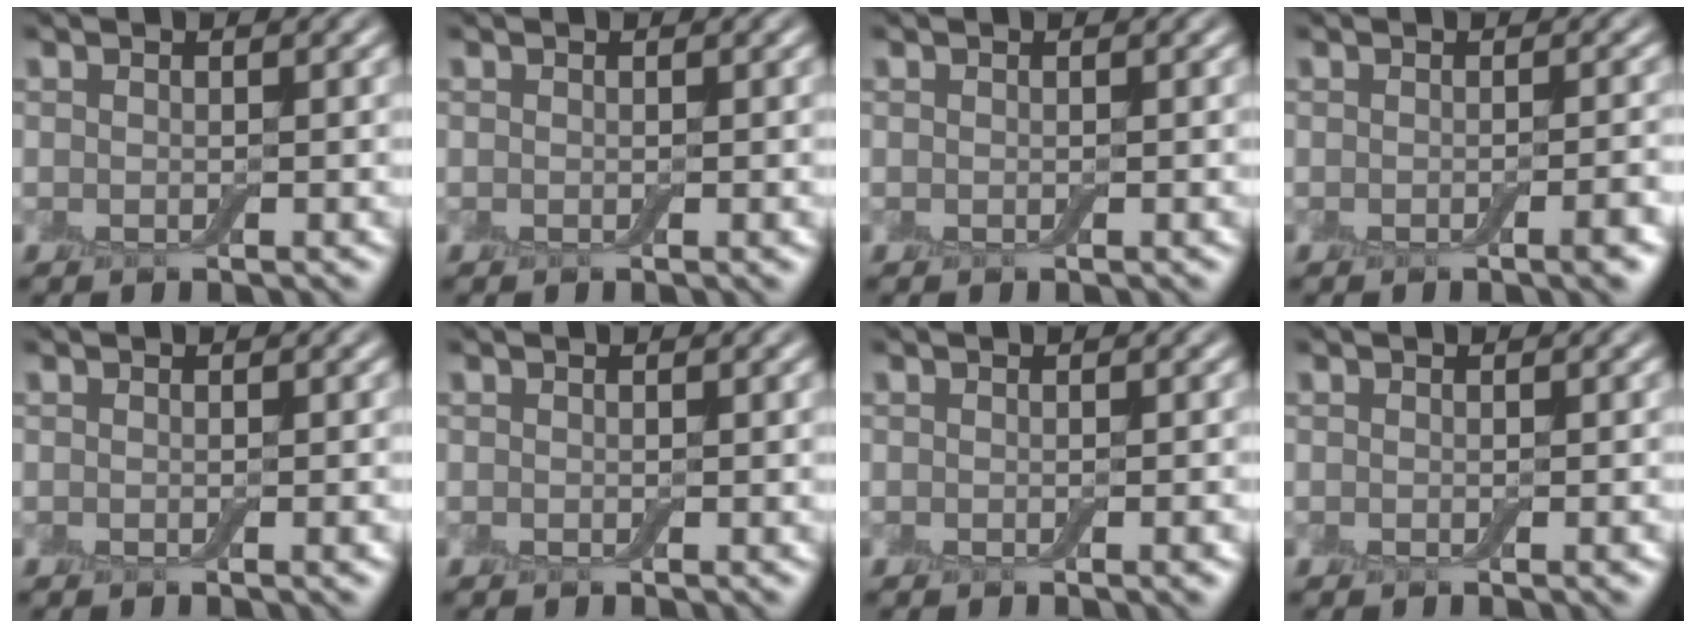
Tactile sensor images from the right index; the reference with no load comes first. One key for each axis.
{"total": 0.0}
{"total": 0.0}
{"total": 2.1, "fx": -0.8, "fy": 0.5, "fz": 1.9, "tx": -0.018, "ty": 0.003, "tz": -0.012}
{"total": 0.7, "fx": -0.2, "fy": 0.1, "fz": 0.7, "tx": -0.008, "ty": -0.001, "tz": -0.002}
{"total": 0.0}
{"total": 1.0, "fx": -0.3, "fy": 0.1, "fz": 0.9, "tx": -0.010, "ty": -0.001, "tz": -0.004}
{"total": 0.7, "fx": -0.2, "fy": 0.1, "fz": 0.6, "tx": -0.008, "ty": -0.001, "tz": -0.002}